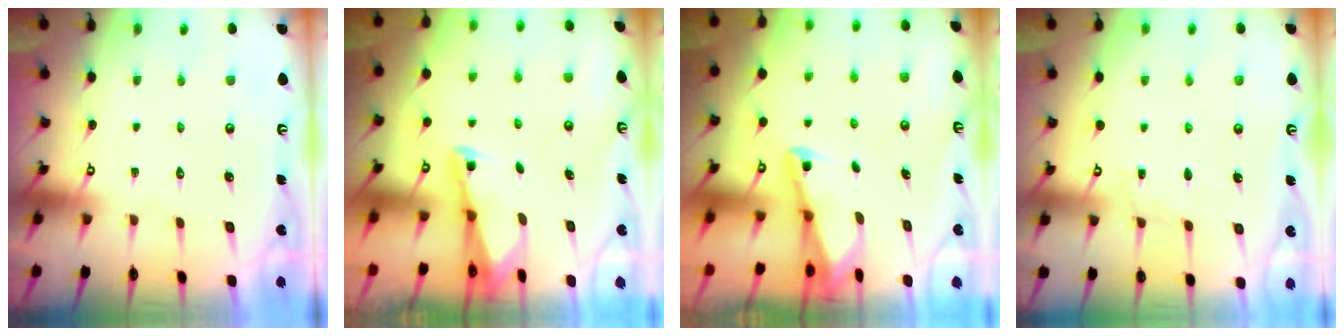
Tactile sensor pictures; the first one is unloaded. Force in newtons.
{"total": 2.3, "press": 2.2, "slide": 0.3}
{"total": 2.2, "press": 2.2, "slide": 0.3}
{"total": 4.1, "press": 4.1, "slide": 0.5}